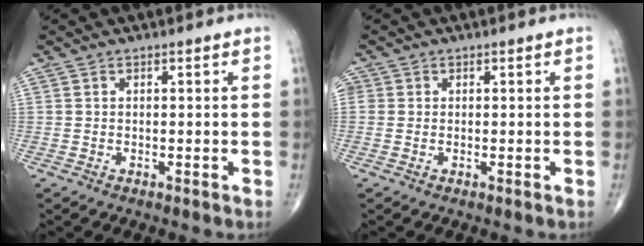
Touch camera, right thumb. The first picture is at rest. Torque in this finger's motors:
{"motor_torque": [0.08, 0.18, 0.21, 0.14, 0.02]}